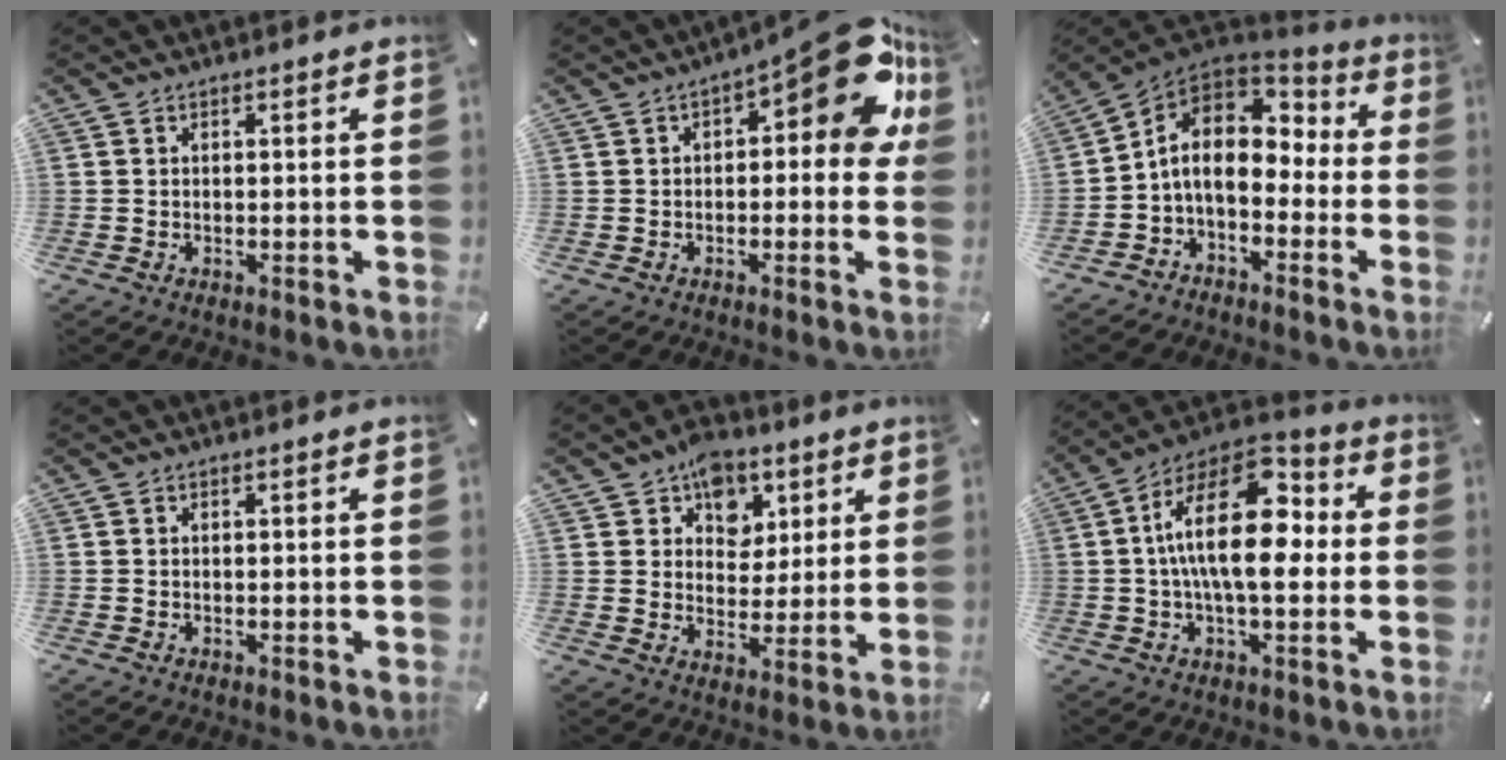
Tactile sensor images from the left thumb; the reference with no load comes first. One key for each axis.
{"total": 15.4, "fx": 5.5, "fy": 6.3, "fz": 12.9, "tx": -0.152, "ty": -0.045, "tz": 0.086}
{"total": 10.0, "fx": -0.9, "fy": 7.5, "fz": 6.6, "tx": -0.131, "ty": 0.007, "tz": -0.015}
{"total": 0.0}
{"total": 9.2, "fx": 4.9, "fy": 7.5, "fz": 2.0, "tx": -0.021, "ty": -0.036, "tz": 0.087}
{"total": 18.6, "fx": 1.9, "fy": 9.5, "fz": 15.9, "tx": -0.282, "ty": -0.015, "tz": 0.026}